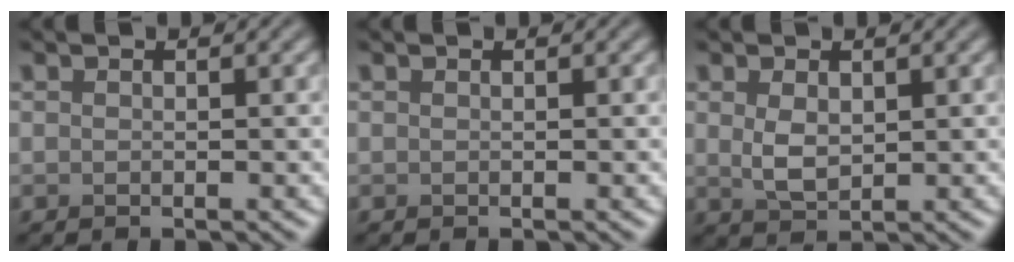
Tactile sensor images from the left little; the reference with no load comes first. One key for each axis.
{"total": 0.0}
{"total": 2.5, "fx": 0.5, "fy": 1.5, "fz": 1.9, "tx": -0.046, "ty": -0.003, "tz": 0.015}